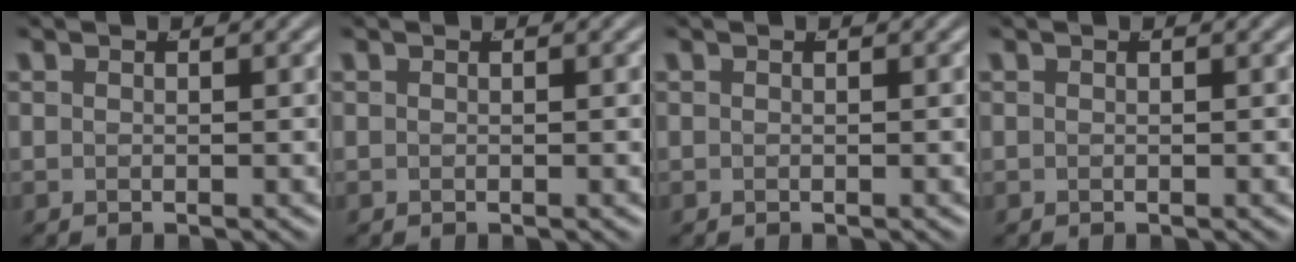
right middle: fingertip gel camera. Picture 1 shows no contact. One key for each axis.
{"total": 0.0}
{"total": 0.0}
{"total": 0.0}